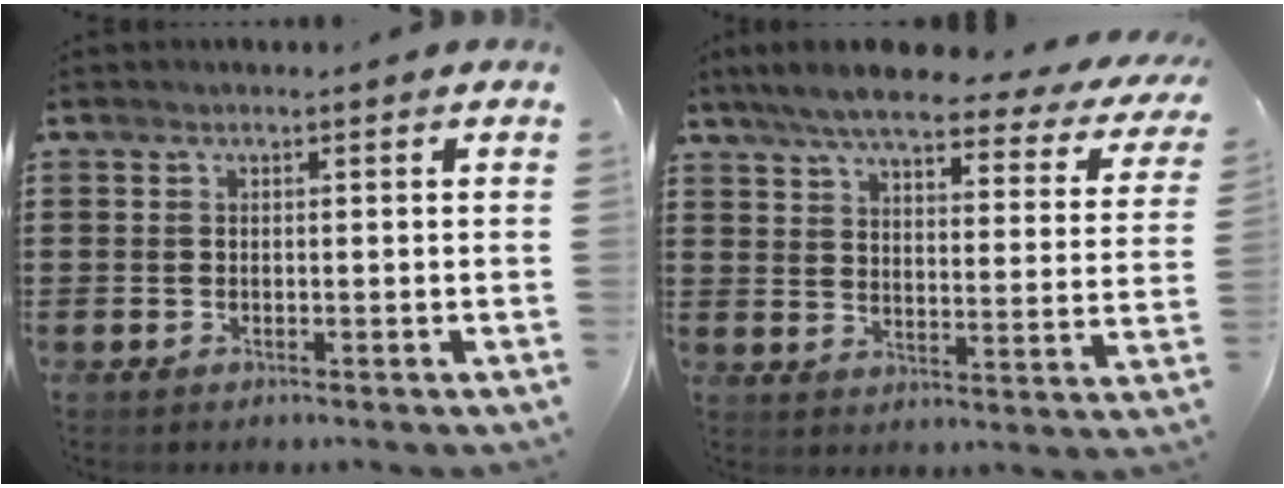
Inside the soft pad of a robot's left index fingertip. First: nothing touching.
{"total": 7.4, "force": [6.3, 0.9, 3.8], "torque": [-0.099, -0.030, 0.107]}